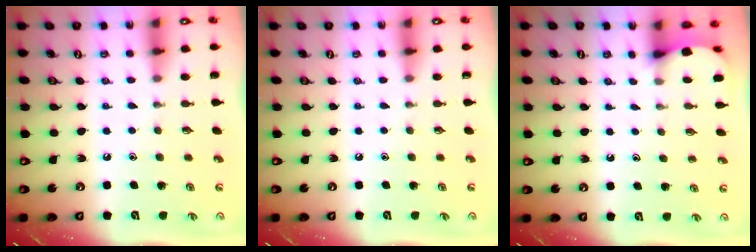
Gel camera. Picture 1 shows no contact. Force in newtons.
{"total": 0.0}
{"total": 2.4, "press": 2.4, "slide": 0.3}